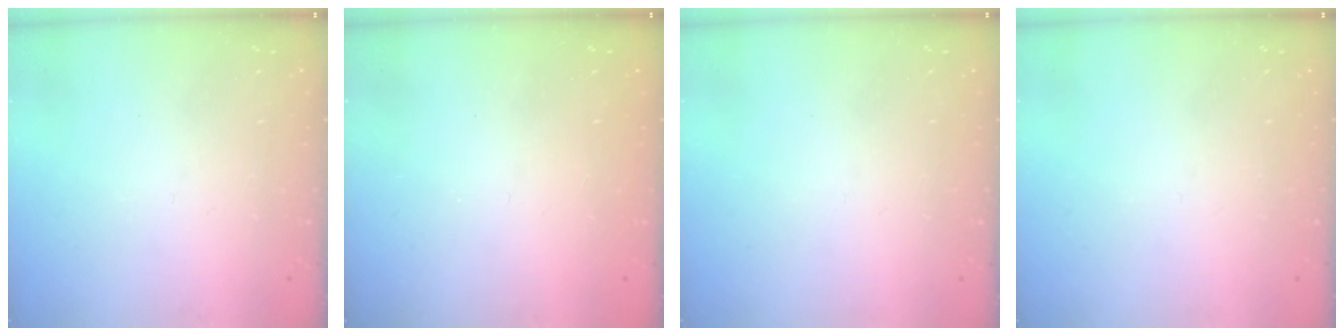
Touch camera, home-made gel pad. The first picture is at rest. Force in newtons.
{"total": 1.0, "press": 1.0, "slide": 0.1}
{"total": 0.0}
{"total": 0.0}